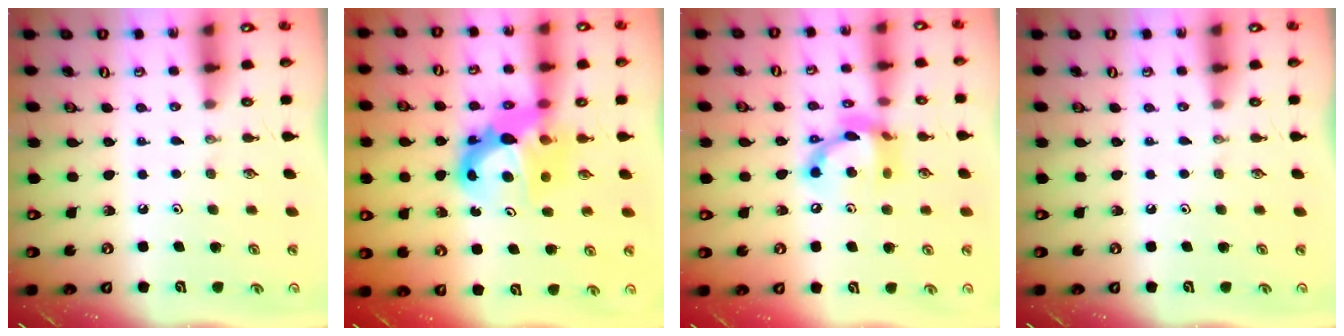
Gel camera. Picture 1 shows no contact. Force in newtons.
{"total": 9.7, "press": 9.6, "slide": 0.7}
{"total": 14.3, "press": 14.3, "slide": 1.2}
{"total": 0.0}